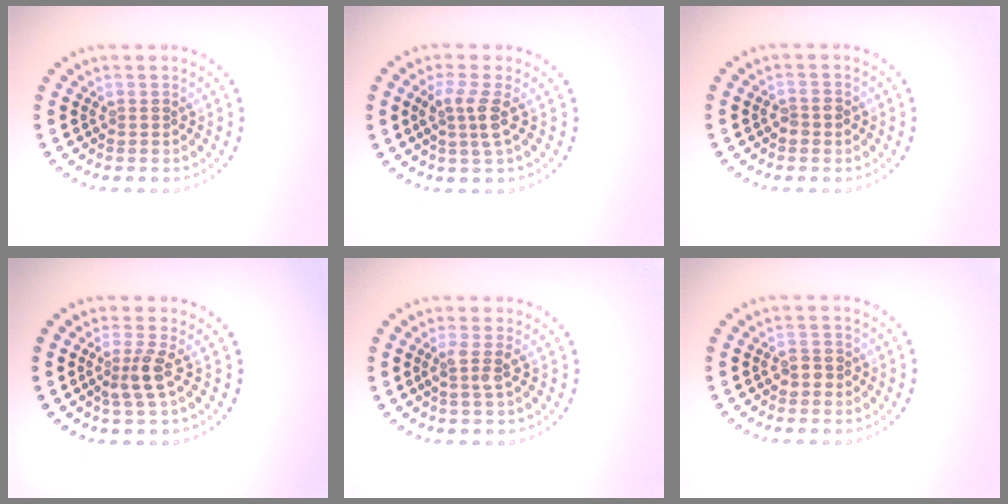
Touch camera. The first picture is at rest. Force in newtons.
{"total": 2.6, "press": 2.0, "slide": 1.6}
{"total": 1.4, "press": 1.4, "slide": 0.3}
{"total": 2.3, "press": 1.8, "slide": 1.5}
{"total": 1.8, "press": 1.3, "slide": 1.2}
{"total": 1.6, "press": 1.6, "slide": 0.3}